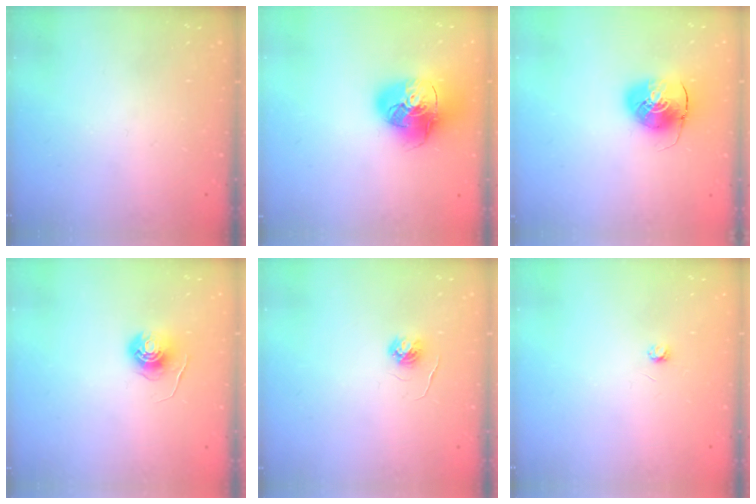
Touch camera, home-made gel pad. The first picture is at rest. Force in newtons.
{"total": 17.8, "press": 17.6, "slide": 2.6}
{"total": 9.2, "press": 9.1, "slide": 1.4}
{"total": 6.4, "press": 6.4, "slide": 0.3}
{"total": 4.4, "press": 4.4, "slide": 0.3}
{"total": 2.8, "press": 2.7, "slide": 0.3}